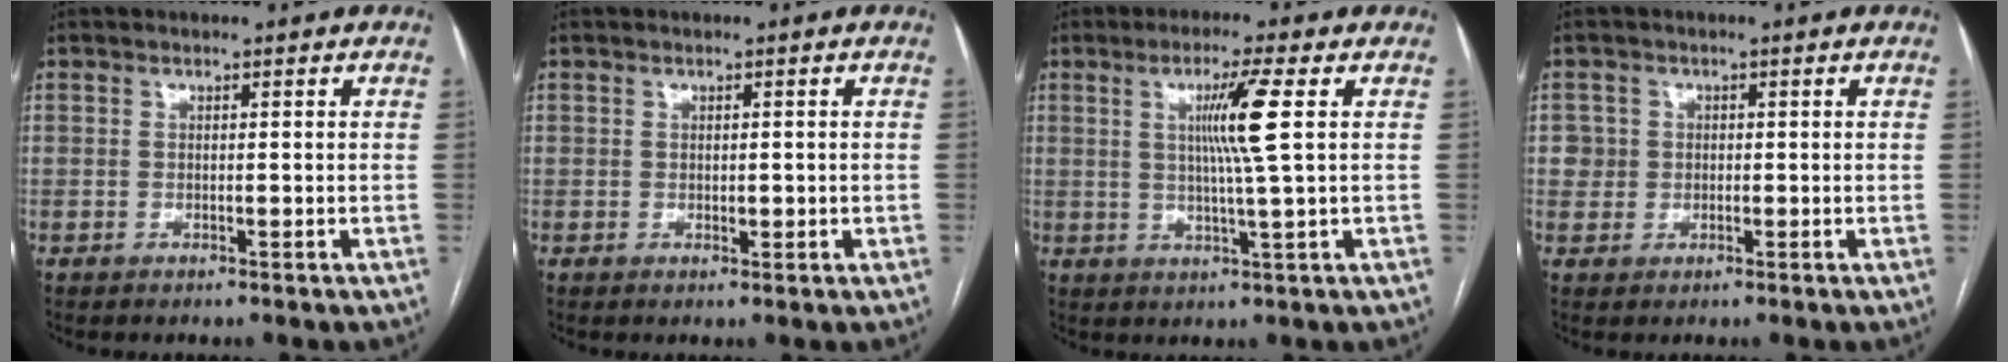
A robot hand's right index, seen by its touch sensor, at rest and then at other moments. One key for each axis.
{"total": 1.3, "fx": 0.0, "fy": 0.9, "fz": 0.9, "tx": -0.012, "ty": 0.000, "tz": 0.003}
{"total": 7.0, "fx": 1.6, "fy": -1.3, "fz": 6.6, "tx": -0.120, "ty": -0.002, "tz": 0.032}
{"total": 2.7, "fx": 0.4, "fy": 2.6, "fz": -0.2, "tx": 0.020, "ty": 0.007, "tz": 0.003}